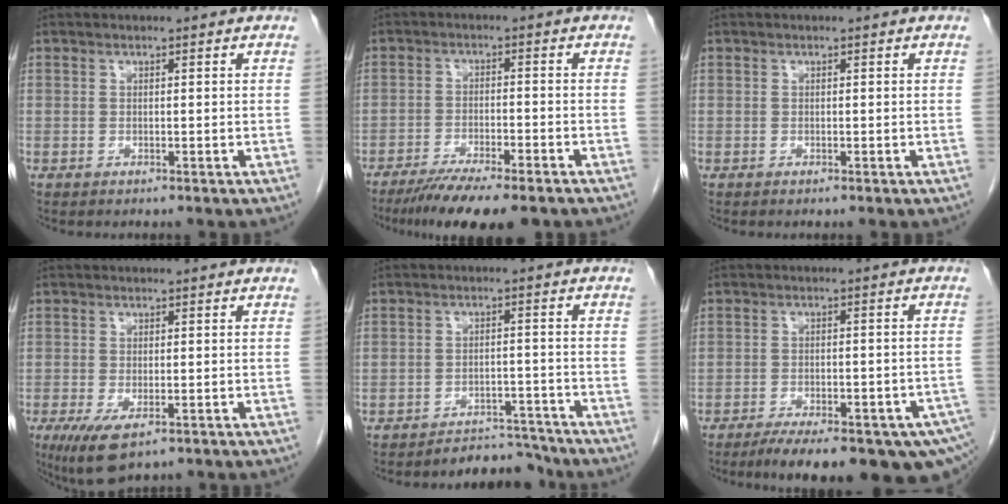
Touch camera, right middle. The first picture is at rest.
{"total": 10.8, "force": [-8.5, 1.3, 6.5], "torque": [-0.099, -0.023, -0.132]}
{"total": 0.0}
{"total": 6.1, "force": [-3.2, 2.2, 4.7], "torque": [-0.082, -0.017, -0.047]}
{"total": 5.1, "force": [-4.9, 1.1, -0.9], "torque": [0.021, 0.015, -0.074]}
{"total": 18.3, "force": [-13.0, 4.6, 12.0], "torque": [-0.130, 0.003, -0.164]}